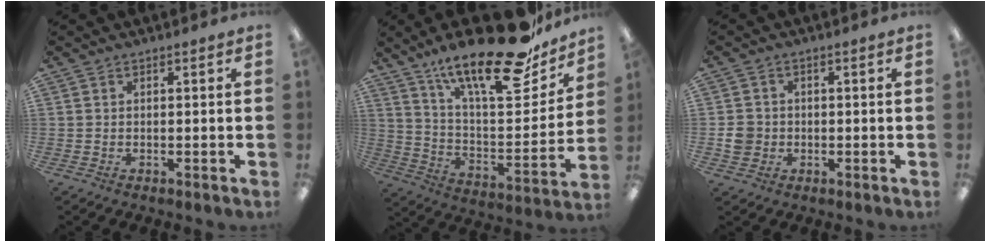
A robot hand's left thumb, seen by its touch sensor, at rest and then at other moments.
{"total": 25.6, "force": [18.7, 7.6, 15.7], "torque": [-0.238, -0.120, 0.306]}
{"total": 4.4, "force": [-0.5, 4.0, 1.6], "torque": [-0.027, 0.005, -0.010]}